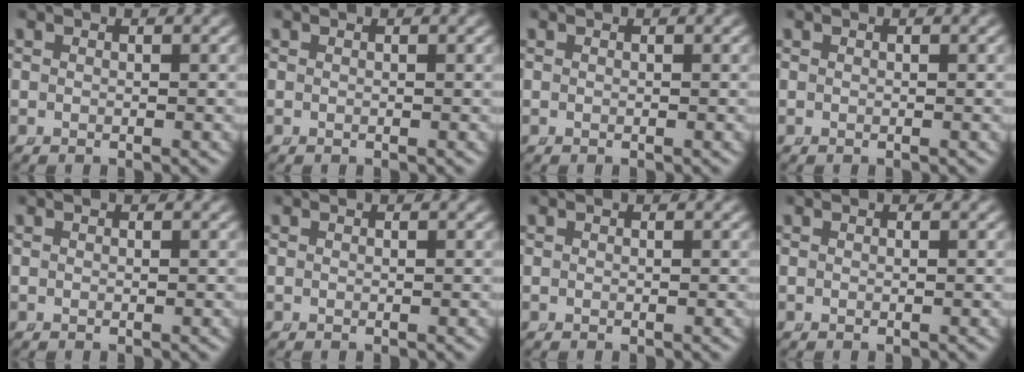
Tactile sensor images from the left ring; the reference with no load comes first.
{"total": 0.0}
{"total": 0.0}
{"total": 0.0}
{"total": 0.0}
{"total": 0.0}
{"total": 0.0}
{"total": 0.0}